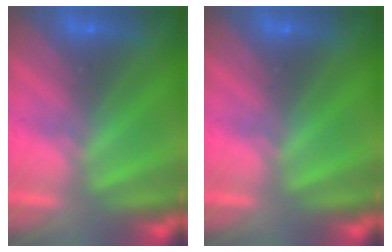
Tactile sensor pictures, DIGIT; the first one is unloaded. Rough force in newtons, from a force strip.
{"total": 0.0}